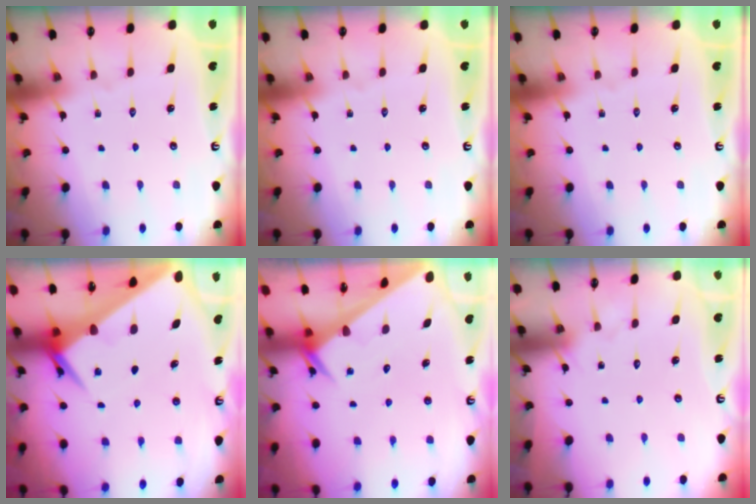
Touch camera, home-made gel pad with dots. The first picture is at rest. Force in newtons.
{"total": 0.0}
{"total": 0.0}
{"total": 5.6, "press": 5.5, "slide": 0.6}
{"total": 2.7, "press": 2.7, "slide": 0.1}
{"total": 3.6, "press": 3.6, "slide": 0.2}